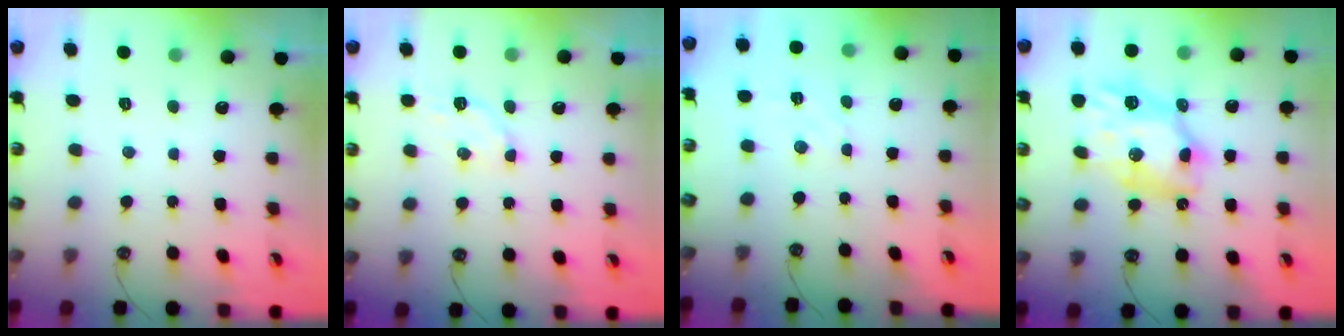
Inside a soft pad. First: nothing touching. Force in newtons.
{"total": 5.5, "press": 5.4, "slide": 1.3}
{"total": 2.9, "press": 2.9, "slide": 0.5}
{"total": 12.5, "press": 12.4, "slide": 1.4}